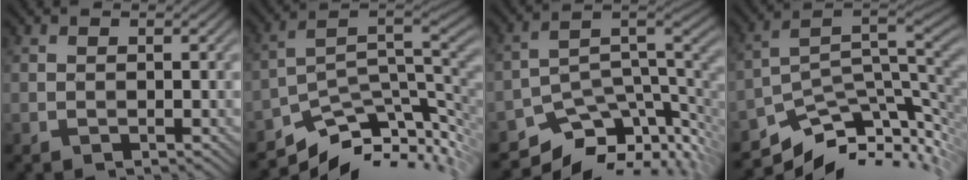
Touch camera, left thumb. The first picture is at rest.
{"total": 10.0, "force": [-5.2, 4.7, 7.2], "torque": [-0.124, -0.010, -0.082]}
{"total": 9.9, "force": [-6.3, 5.0, 5.7], "torque": [-0.092, -0.009, -0.108]}
{"total": 10.6, "force": [-4.6, 5.0, 8.2], "torque": [-0.142, -0.011, -0.068]}